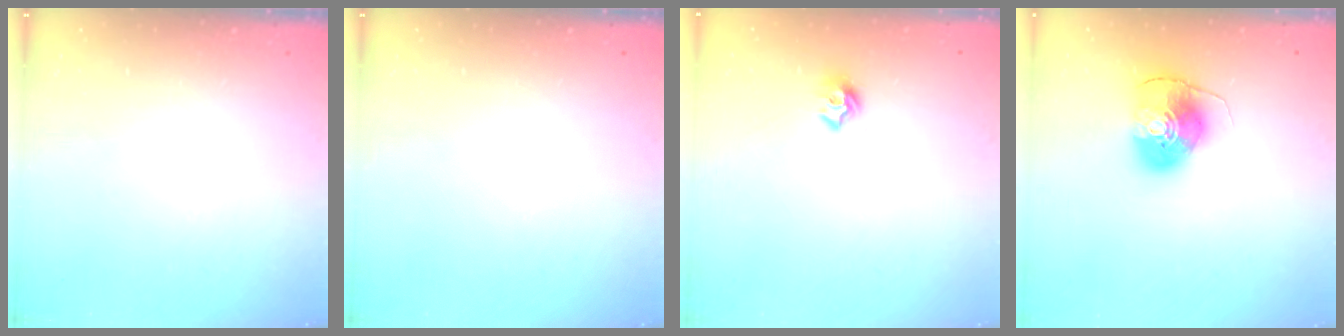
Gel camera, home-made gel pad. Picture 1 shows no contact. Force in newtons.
{"total": 0.0}
{"total": 7.6, "press": 7.6, "slide": 0.8}
{"total": 8.6, "press": 8.5, "slide": 1.1}